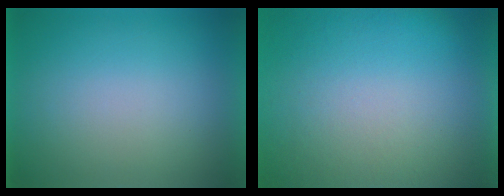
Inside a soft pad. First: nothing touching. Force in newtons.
{"total": 5.8}